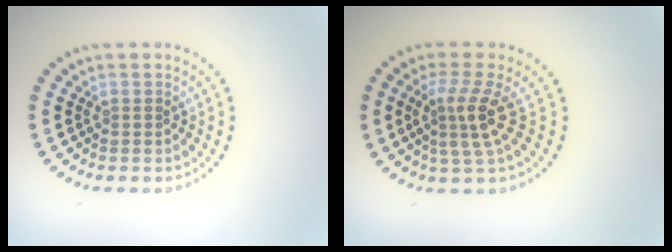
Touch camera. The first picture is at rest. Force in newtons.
{"total": 3.3, "press": 2.4, "slide": 2.3}